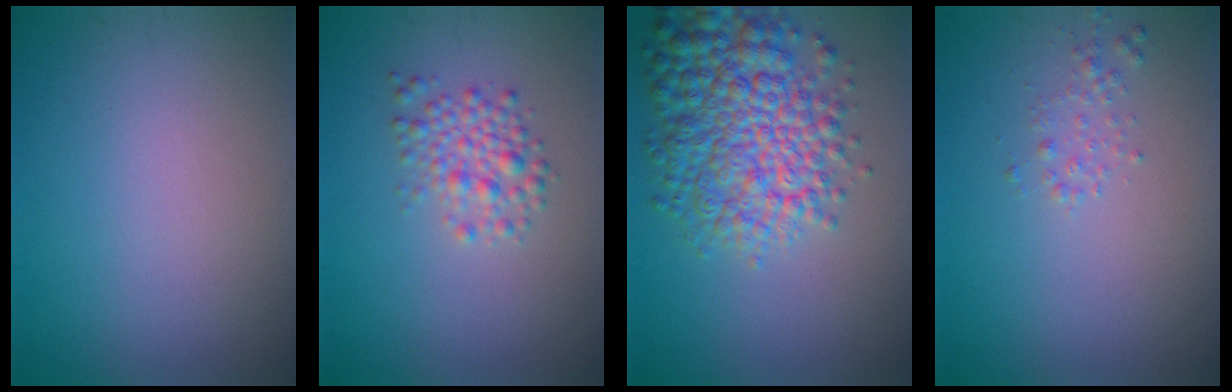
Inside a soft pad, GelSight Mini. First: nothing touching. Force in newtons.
{"total": 2.5, "press": 2.5, "slide": 0.1}
{"total": 8.0, "press": 8.0, "slide": 0.2}
{"total": 1.0, "press": 1.0, "slide": 0.0}